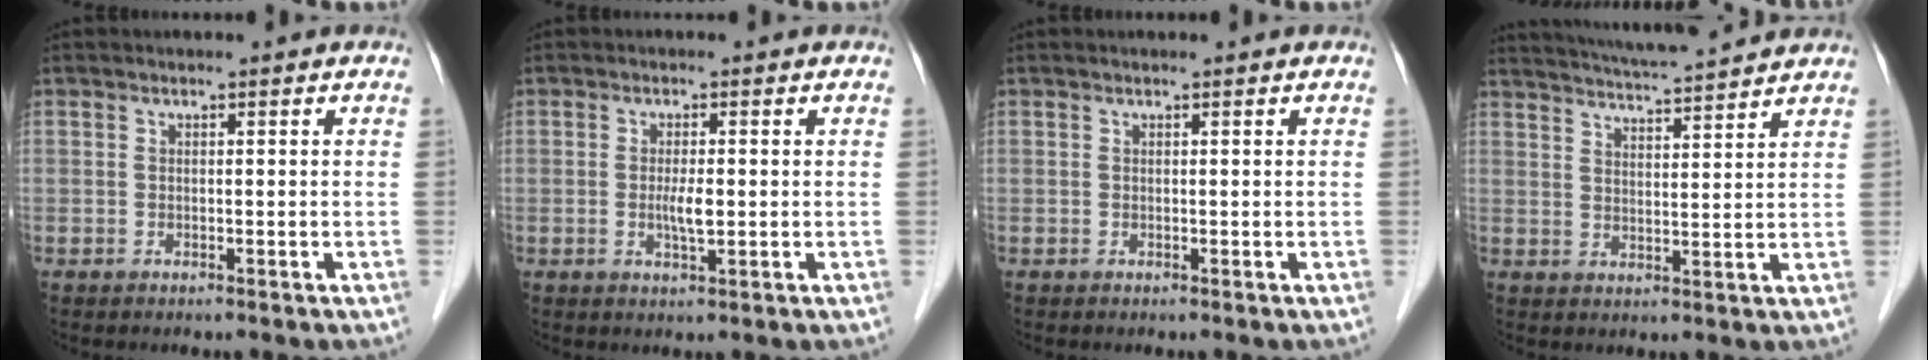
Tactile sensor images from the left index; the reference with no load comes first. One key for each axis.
{"total": 2.5, "fx": -0.2, "fy": 0.4, "fz": 2.5, "tx": -0.049, "ty": -0.003, "tz": -0.002}
{"total": 0.5, "fx": 0.5, "fy": 0.0, "fz": 0.2, "tx": -0.001, "ty": 0.005, "tz": 0.009}
{"total": 11.8, "fx": 10.9, "fy": 0.2, "fz": 4.4, "tx": -0.082, "ty": 0.023, "tz": 0.159}